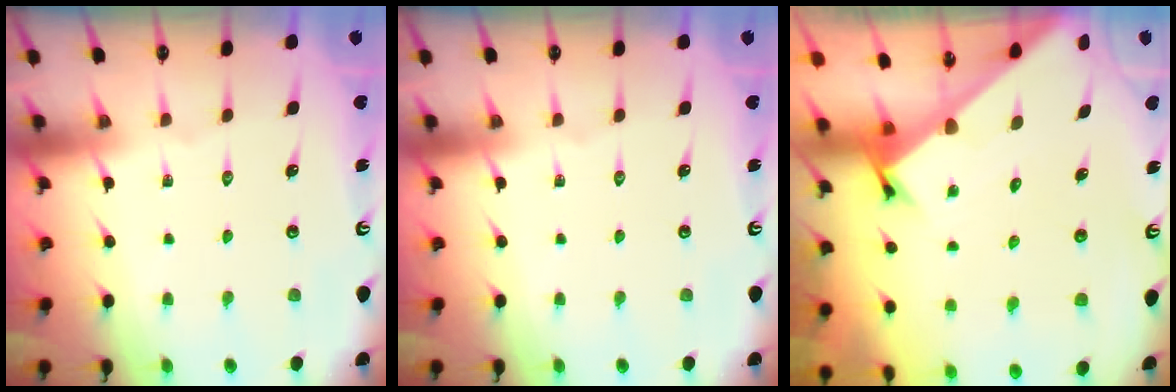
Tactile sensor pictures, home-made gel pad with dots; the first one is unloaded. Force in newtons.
{"total": 0.0}
{"total": 2.6, "press": 2.6, "slide": 0.2}